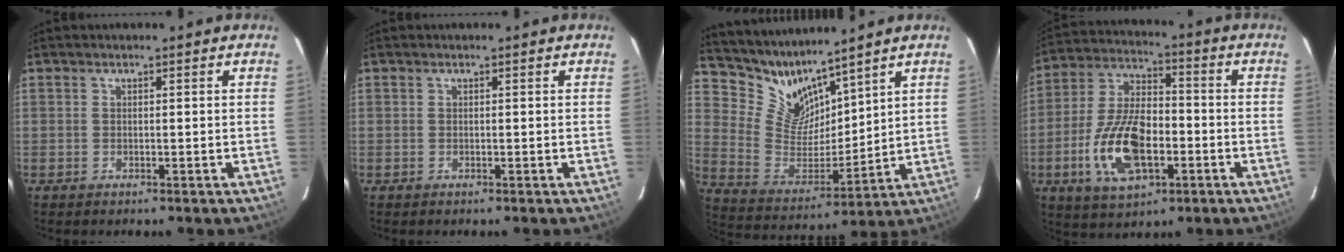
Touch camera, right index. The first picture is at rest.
{"total": 0.0}
{"total": 10.0, "force": [9.2, 3.0, 2.6], "torque": [-0.064, -0.022, 0.192]}
{"total": 15.8, "force": [-4.9, 7.8, 12.8], "torque": [-0.268, 0.002, -0.085]}